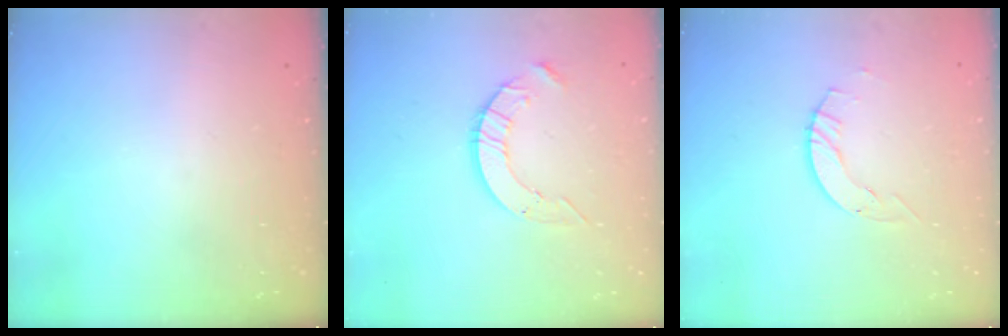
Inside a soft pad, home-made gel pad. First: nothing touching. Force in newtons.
{"total": 7.0, "press": 7.0, "slide": 0.4}
{"total": 2.1, "press": 2.1, "slide": 0.3}